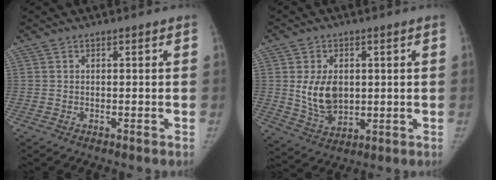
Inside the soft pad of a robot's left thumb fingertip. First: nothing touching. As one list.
[{"total": 9.4, "force": [1.0, 6.5, 6.7], "torque": [-0.093, -0.014, 0.033]}]